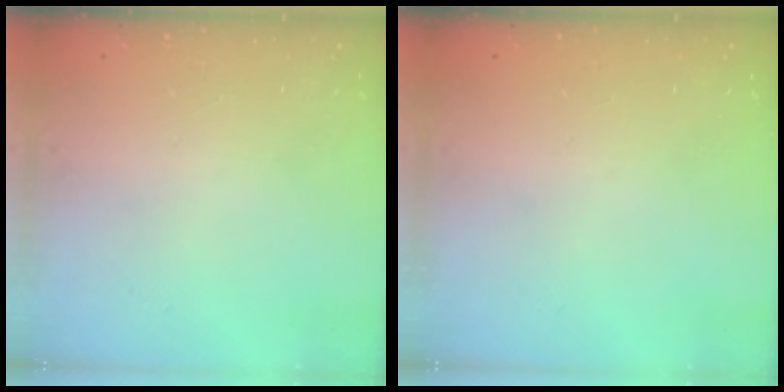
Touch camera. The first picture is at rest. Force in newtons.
{"total": 0.0}